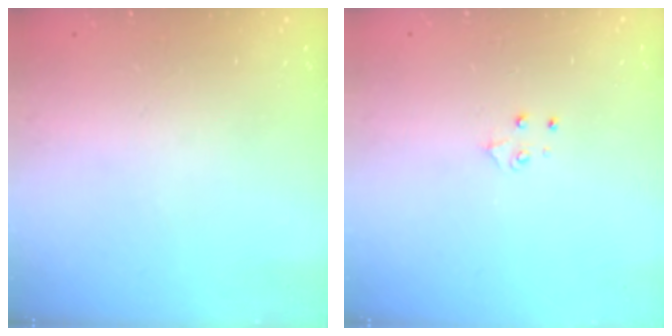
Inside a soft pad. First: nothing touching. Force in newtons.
{"total": 4.2, "press": 4.2, "slide": 0.4}